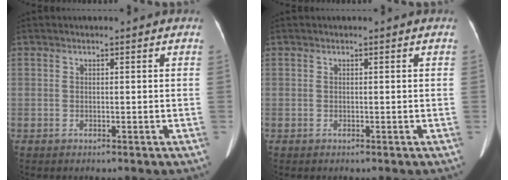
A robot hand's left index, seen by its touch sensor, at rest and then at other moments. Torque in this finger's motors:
{"motor_torque": [0.00, 0.00, 0.00, 0.00]}